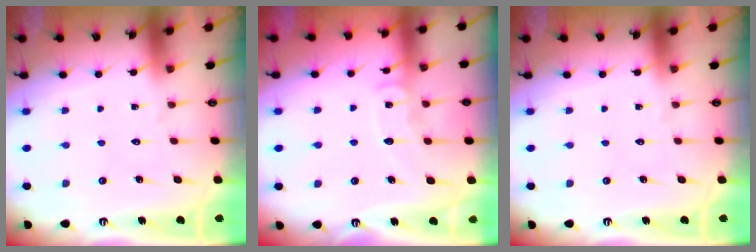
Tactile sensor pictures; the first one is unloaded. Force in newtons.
{"total": 8.3, "press": 8.3, "slide": 0.7}
{"total": 0.0}